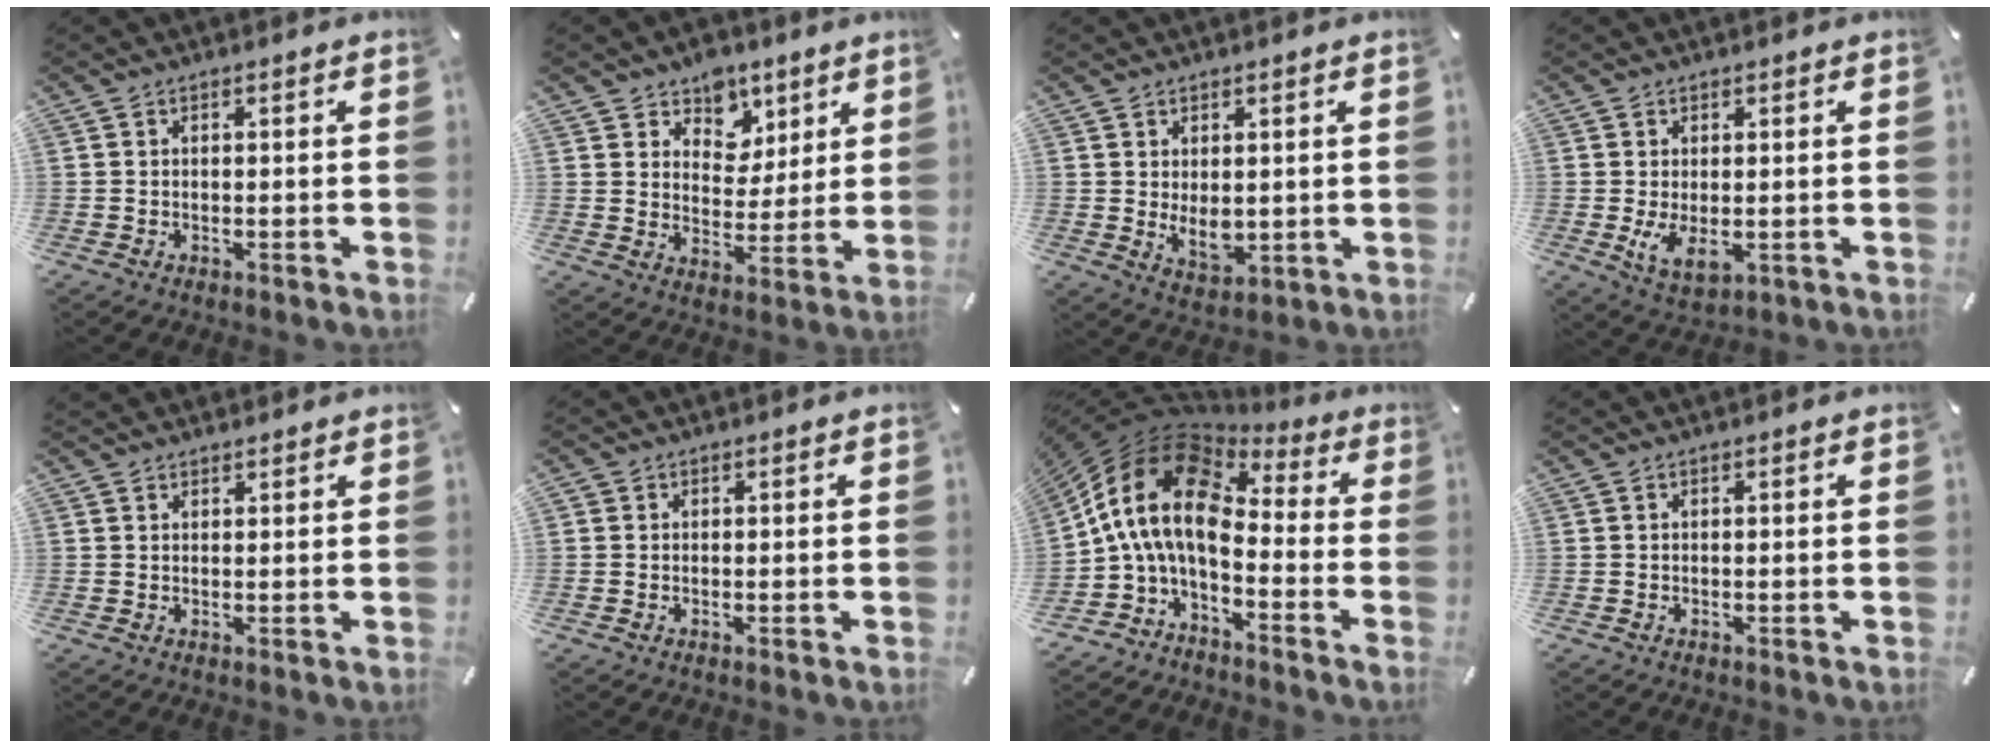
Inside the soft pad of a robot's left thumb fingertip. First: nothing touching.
{"total": 8.4, "force": [5.2, 6.6, 0.5], "torque": [-0.015, -0.048, 0.096]}
{"total": 5.8, "force": [0.6, 3.8, 4.4], "torque": [-0.077, -0.012, 0.008]}
{"total": 5.8, "force": [-0.3, 3.1, 4.9], "torque": [-0.096, -0.011, -0.008]}
{"total": 1.4, "force": [1.2, 0.8, -0.2], "torque": [0.011, -0.003, 0.022]}
{"total": 0.7, "force": [0.1, 0.7, 0.1], "torque": [0.000, 0.006, 0.000]}
{"total": 13.3, "force": [-0.4, 8.3, 10.4], "torque": [-0.240, -0.012, -0.016]}
{"total": 0.0}